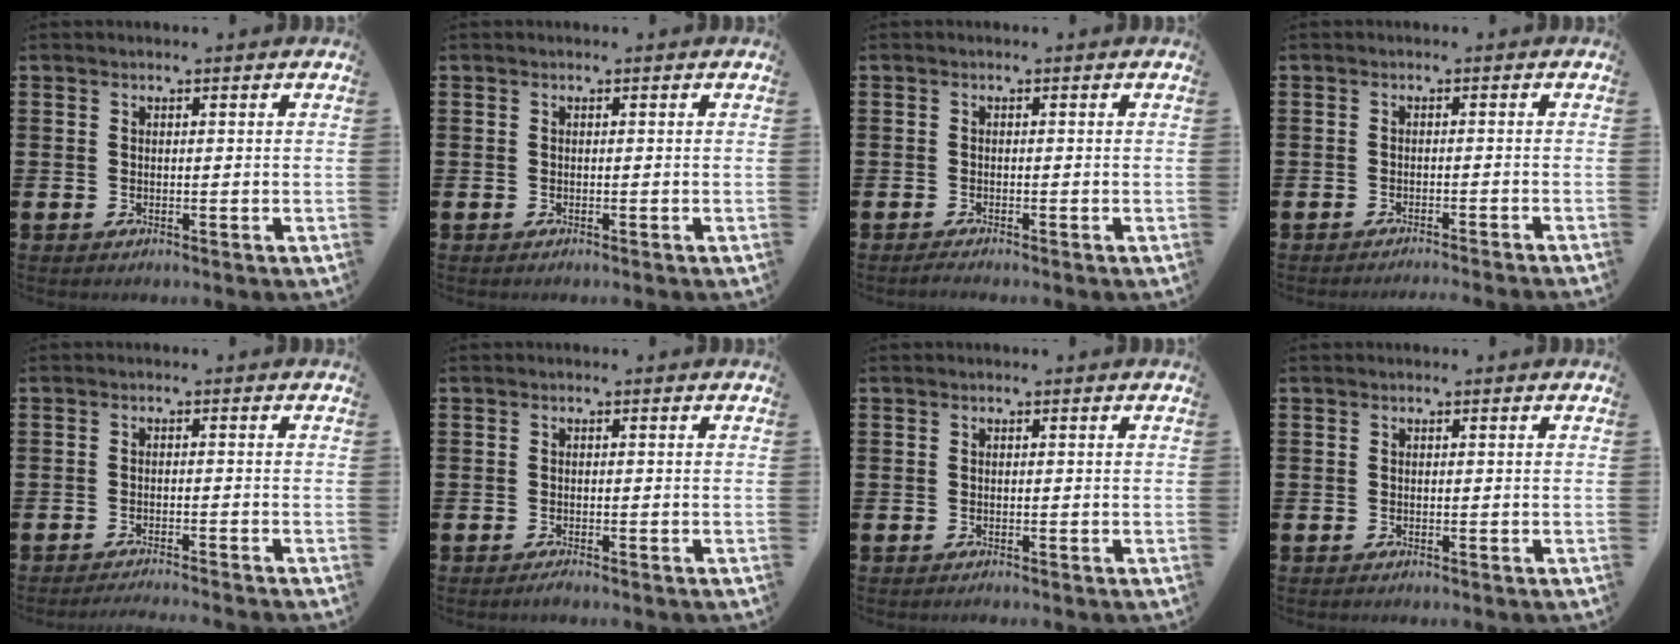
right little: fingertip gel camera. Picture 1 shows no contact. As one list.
[{"total": 0.0}, {"total": 0.7, "force": [-0.5, 0.0, 0.5], "torque": [-0.008, -0.002, -0.010]}, {"total": 1.1, "force": [-1.1, -0.4, 0.0], "torque": [0.001, 0.003, -0.022]}, {"total": 1.4, "force": [-1.3, -0.3, 0.1], "torque": [-0.002, 0.002, -0.026]}, {"total": 0.7, "force": [-0.5, 0.0, 0.4], "torque": [-0.008, -0.002, -0.011]}, {"total": 0.0}, {"total": 0.0}]